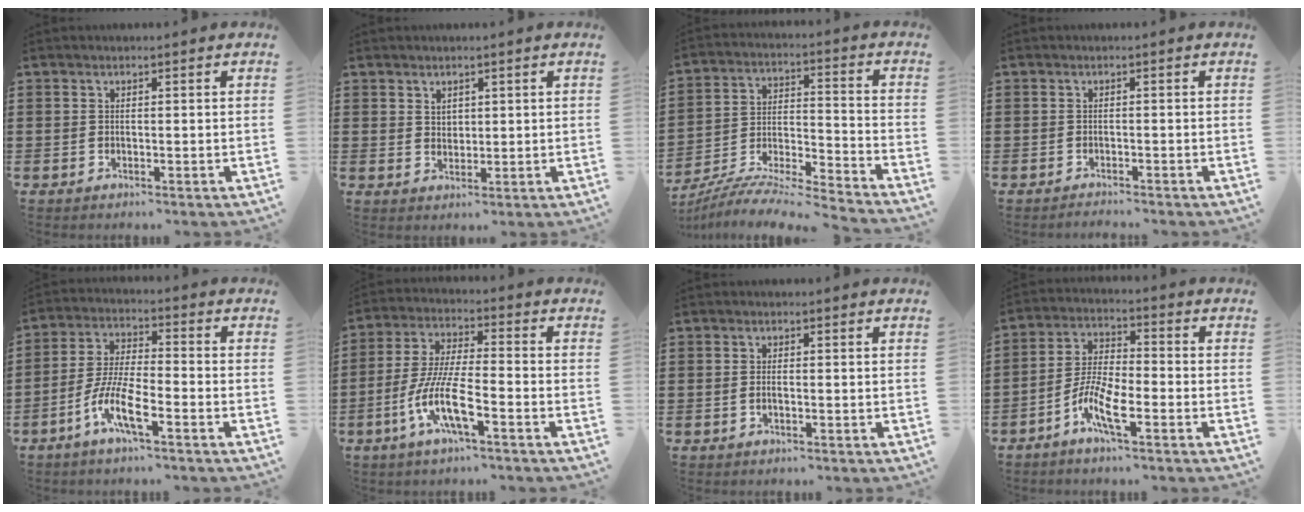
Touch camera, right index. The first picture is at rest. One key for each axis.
{"total": 1.9, "fx": 1.4, "fy": 1.3, "fz": 0.4, "tx": -0.011, "ty": 0.006, "tz": 0.026}
{"total": 7.3, "fx": -7.1, "fy": -0.2, "fz": 1.9, "tx": -0.039, "ty": -0.009, "tz": -0.146}
{"total": 1.1, "fx": -1.1, "fy": 0.0, "fz": -0.1, "tx": -0.001, "ty": 0.004, "tz": -0.023}
{"total": 8.1, "fx": -4.4, "fy": 1.6, "fz": 6.6, "tx": -0.162, "ty": -0.018, "tz": -0.090}
{"total": 9.6, "fx": -4.5, "fy": 1.6, "fz": 8.3, "tx": -0.197, "ty": -0.020, "tz": -0.091}
{"total": 0.9, "fx": -0.3, "fy": 0.0, "fz": 0.8, "tx": -0.018, "ty": -0.008, "tz": -0.004}
{"total": 6.9, "fx": -3.7, "fy": 1.7, "fz": 5.6, "tx": -0.142, "ty": -0.015, "tz": -0.077}